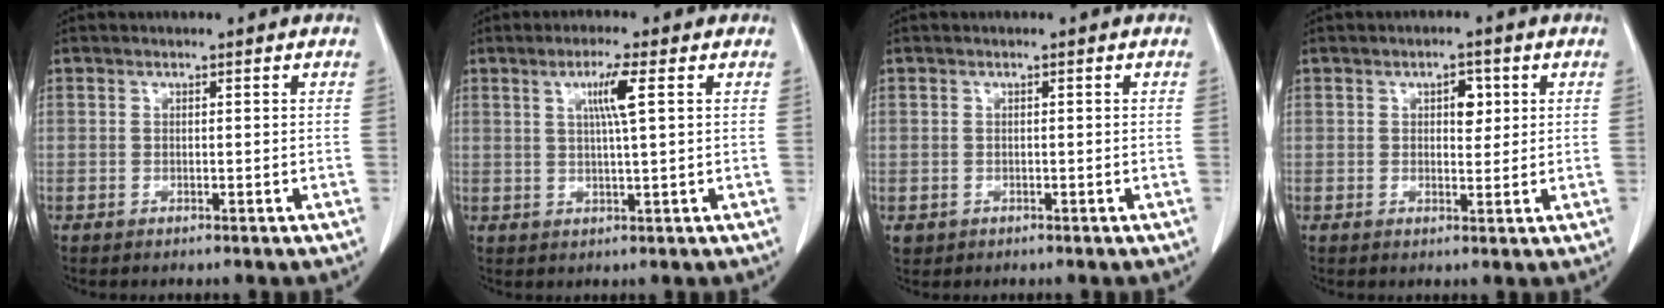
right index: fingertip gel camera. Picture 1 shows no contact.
{"total": 4.5, "force": [1.5, -0.6, 4.2], "torque": [-0.077, -0.001, 0.026]}
{"total": 1.2, "force": [-0.3, 1.2, 0.2], "torque": [-0.005, 0.004, -0.001]}
{"total": 3.0, "force": [1.0, 1.6, 2.3], "torque": [-0.032, 0.003, 0.015]}